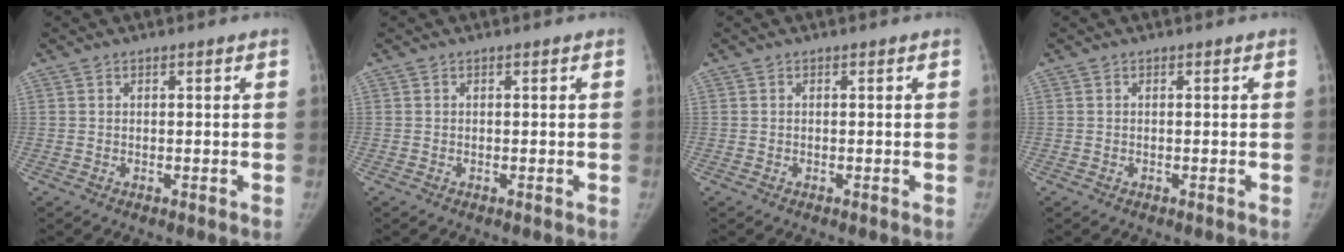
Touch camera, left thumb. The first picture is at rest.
{"total": 0.0}
{"total": 0.0}
{"total": 0.0}